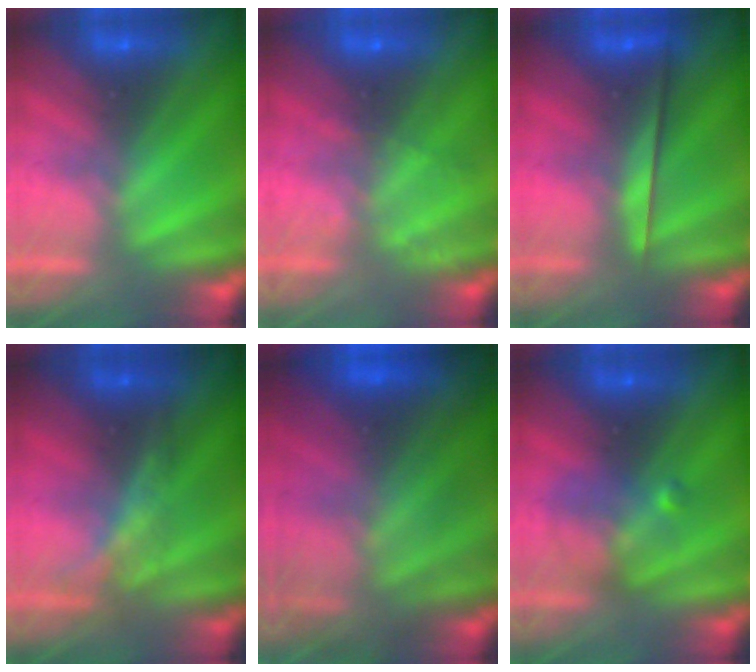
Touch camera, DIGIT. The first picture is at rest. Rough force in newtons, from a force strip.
{"total": 2.2}
{"total": 2.3}
{"total": 1.7}
{"total": 7.4}
{"total": 2.4}